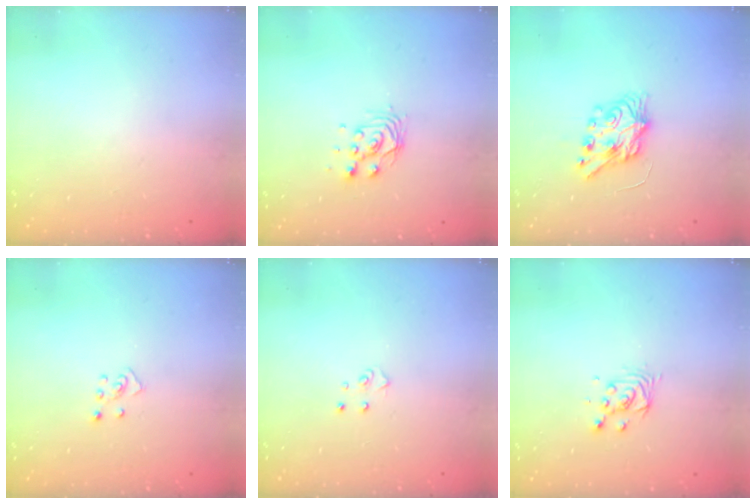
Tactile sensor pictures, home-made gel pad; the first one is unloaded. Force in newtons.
{"total": 5.9, "press": 5.9, "slide": 0.2}
{"total": 7.4, "press": 7.4, "slide": 0.2}
{"total": 3.7, "press": 3.7, "slide": 0.3}
{"total": 3.6, "press": 3.5, "slide": 0.3}
{"total": 3.9, "press": 3.9, "slide": 0.3}